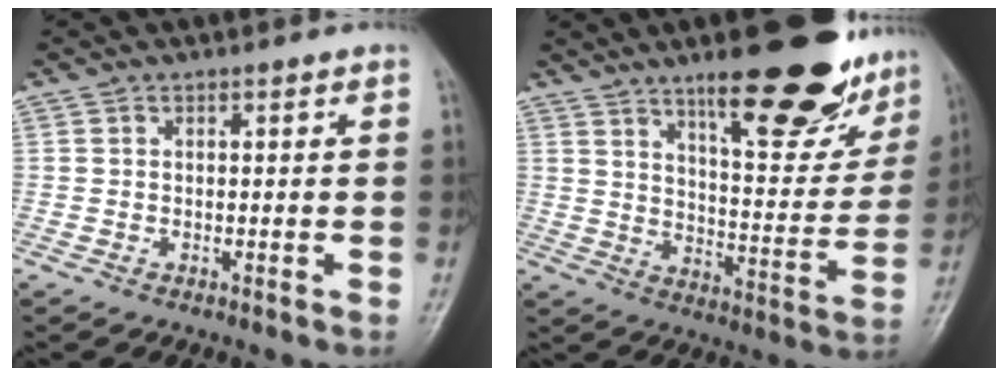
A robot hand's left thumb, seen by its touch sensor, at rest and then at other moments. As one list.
[{"total": 21.6, "force": [14.6, 6.4, 14.5], "torque": [-0.151, -0.080, 0.215]}]